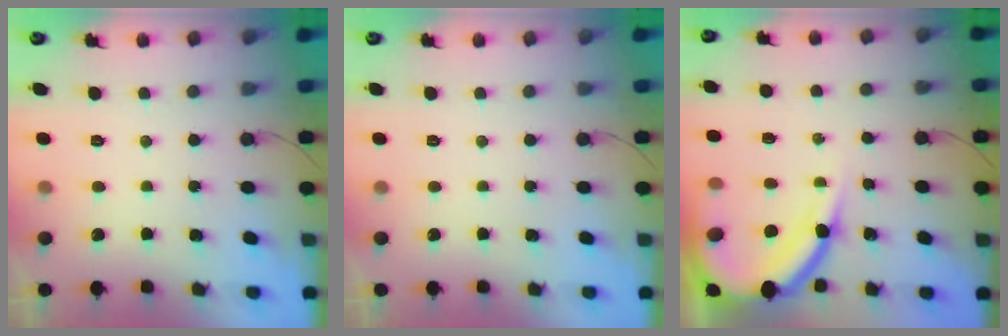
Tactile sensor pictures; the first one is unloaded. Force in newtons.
{"total": 0.0}
{"total": 13.8, "press": 13.7, "slide": 1.3}